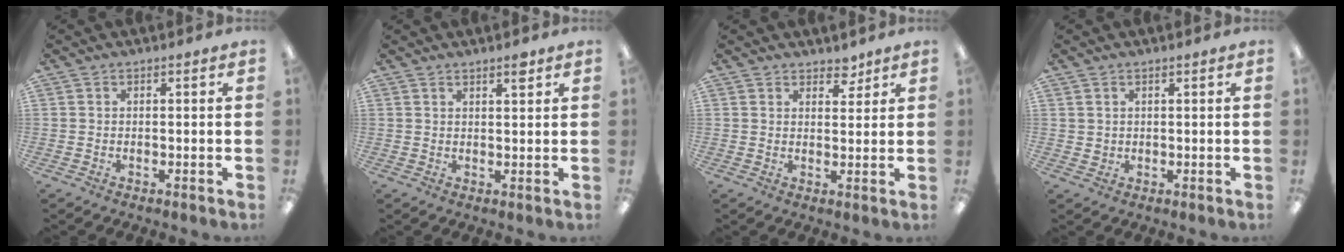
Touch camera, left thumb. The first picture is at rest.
{"total": 2.7, "force": [2.2, 0.6, 1.4], "torque": [-0.016, -0.008, 0.036]}
{"total": 3.7, "force": [3.2, 1.8, 0.7], "torque": [0.004, -0.017, 0.055]}
{"total": 1.6, "force": [1.0, 1.2, 0.2], "torque": [-0.005, 0.001, 0.019]}